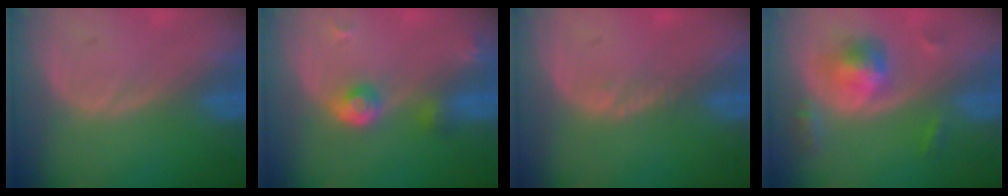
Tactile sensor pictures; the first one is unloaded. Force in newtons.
{"total": 4.0, "press": 3.9, "slide": 0.9}
{"total": 0.8, "press": 0.7, "slide": 0.5}
{"total": 5.7, "press": 5.2, "slide": 2.4}